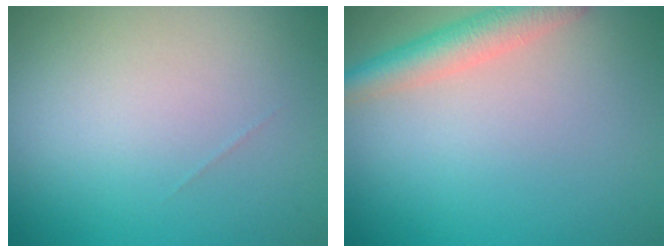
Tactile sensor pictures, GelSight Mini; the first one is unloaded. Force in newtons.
{"total": 3.7, "press": 3.7, "slide": 0.1}